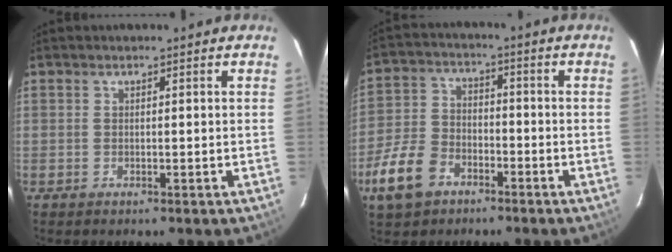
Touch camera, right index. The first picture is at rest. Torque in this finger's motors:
{"motor_torque": [0.32, -0.49, -0.11, -0.11]}